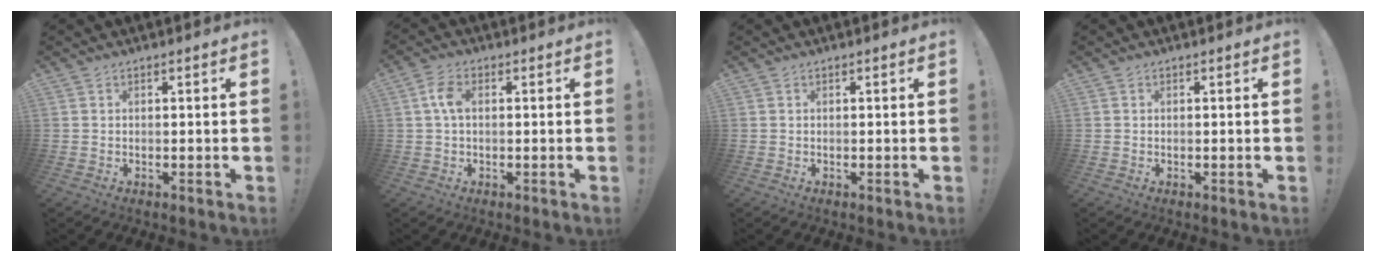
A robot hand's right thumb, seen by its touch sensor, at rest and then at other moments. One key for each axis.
{"total": 5.1, "fx": 0.6, "fy": 3.0, "fz": 4.1, "tx": -0.076, "ty": 0.007, "tz": 0.010}
{"total": 0.0}
{"total": 0.0}